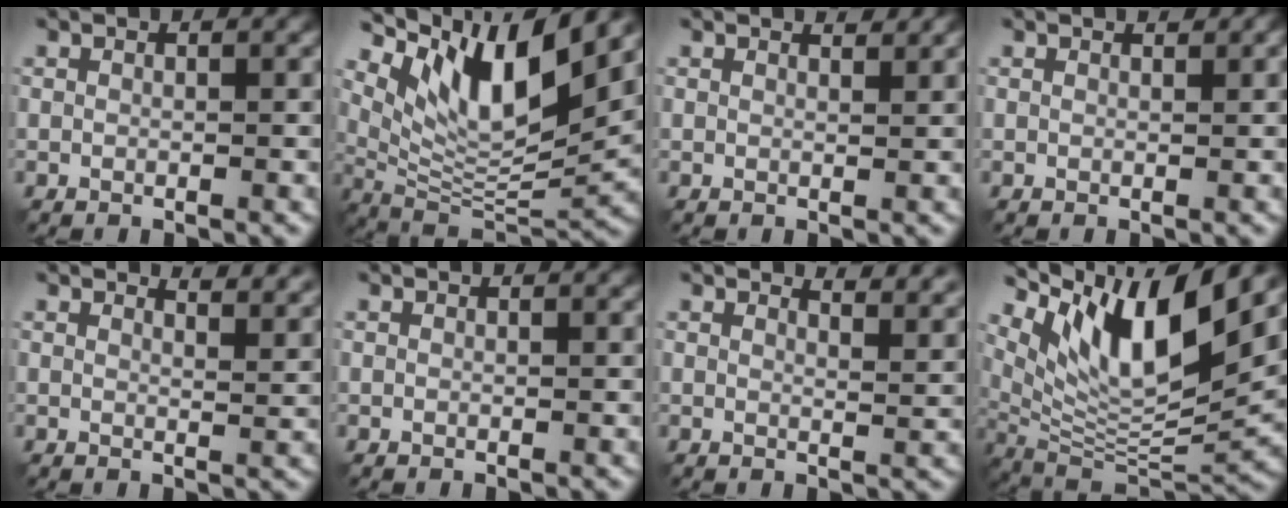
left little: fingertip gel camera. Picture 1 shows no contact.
{"total": 10.3, "force": [5.2, 3.4, 8.2], "torque": [-0.139, -0.010, 0.110]}
{"total": 1.8, "force": [1.6, 0.4, 0.8], "torque": [-0.005, 0.006, 0.015]}
{"total": 1.2, "force": [1.0, 0.3, 0.6], "torque": [-0.005, 0.002, 0.010]}
{"total": 5.1, "force": [4.2, 1.6, 2.4], "torque": [-0.015, 0.018, 0.035]}
{"total": 0.0}
{"total": 5.7, "force": [4.7, 1.7, 2.7], "torque": [-0.018, 0.017, 0.041]}
{"total": 11.7, "force": [5.1, 3.9, 9.8], "torque": [-0.163, -0.007, 0.108]}